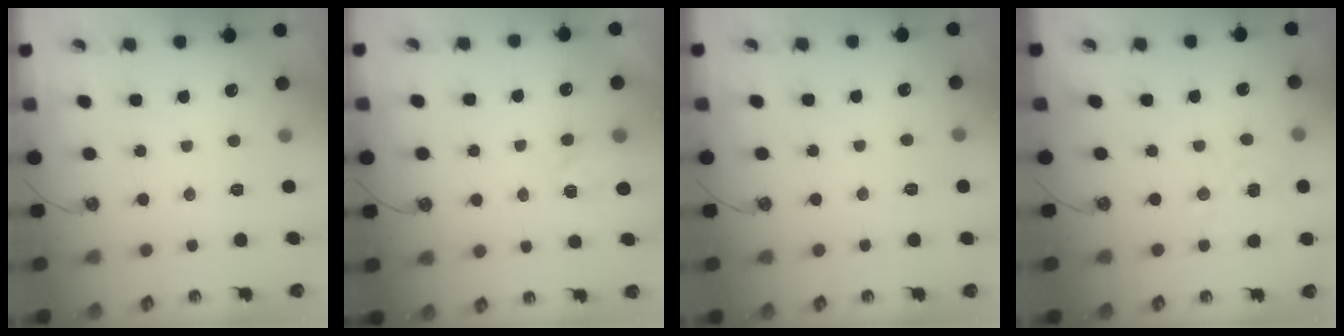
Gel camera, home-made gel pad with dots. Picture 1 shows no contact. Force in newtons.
{"total": 5.6, "press": 5.6, "slide": 0.3}
{"total": 4.0, "press": 4.0, "slide": 0.5}
{"total": 1.6, "press": 1.6, "slide": 0.2}